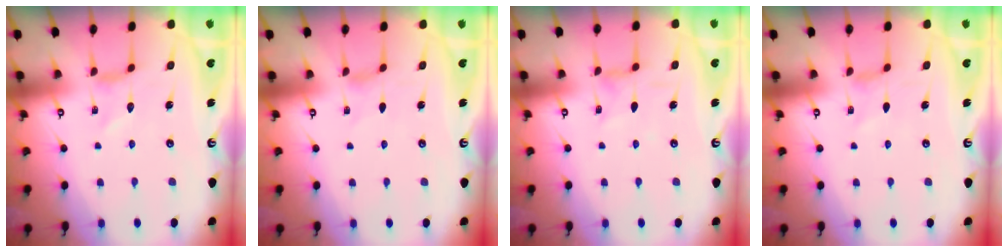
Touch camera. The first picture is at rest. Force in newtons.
{"total": 0.6, "press": 0.6, "slide": 0.2}
{"total": 2.2, "press": 2.2, "slide": 0.3}
{"total": 0.0}